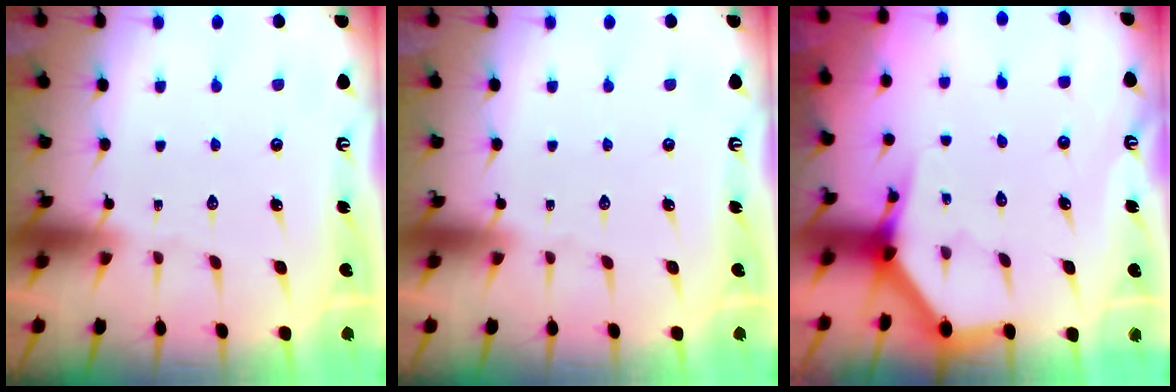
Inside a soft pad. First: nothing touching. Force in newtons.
{"total": 0.0}
{"total": 4.0, "press": 4.0, "slide": 0.2}